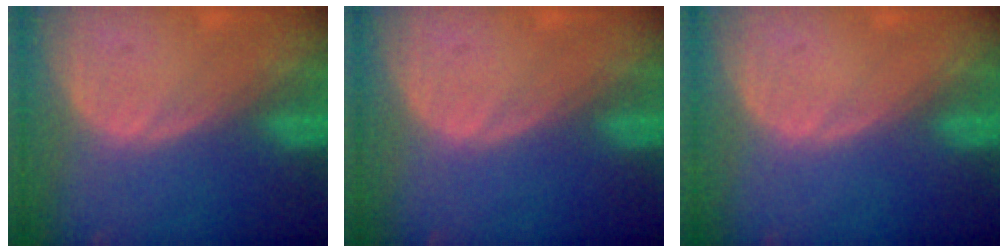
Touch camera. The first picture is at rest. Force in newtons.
{"total": 0.0}
{"total": 0.0}